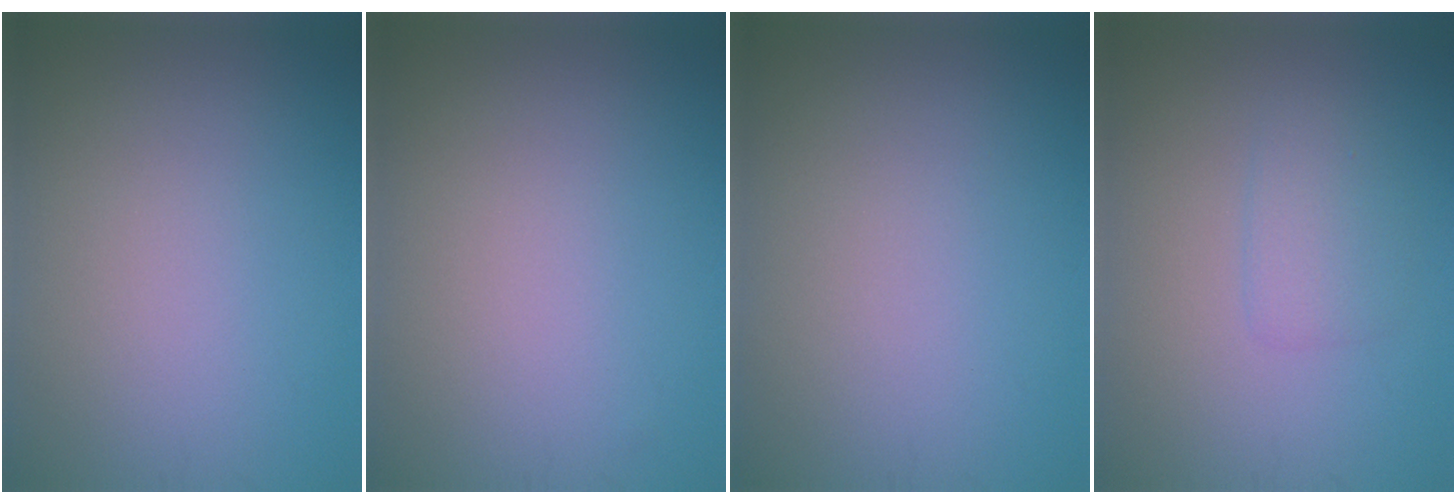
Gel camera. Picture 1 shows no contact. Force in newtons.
{"total": 0.0}
{"total": 0.0}
{"total": 1.9, "press": 1.9, "slide": 0.1}